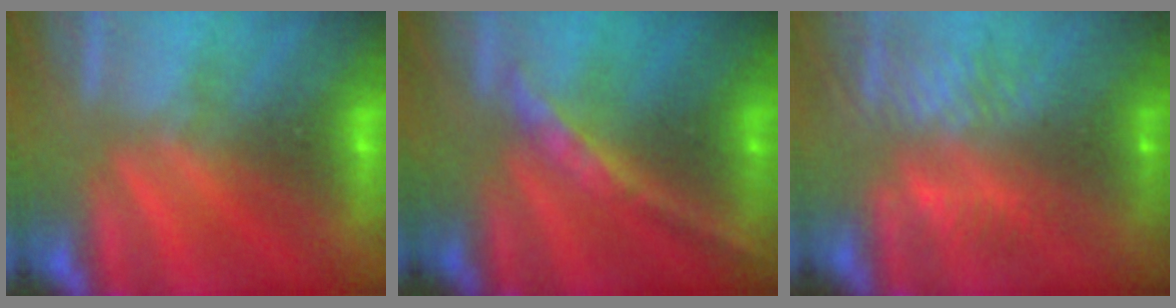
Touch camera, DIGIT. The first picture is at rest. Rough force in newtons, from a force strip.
{"total": 2.4}
{"total": 8.1}